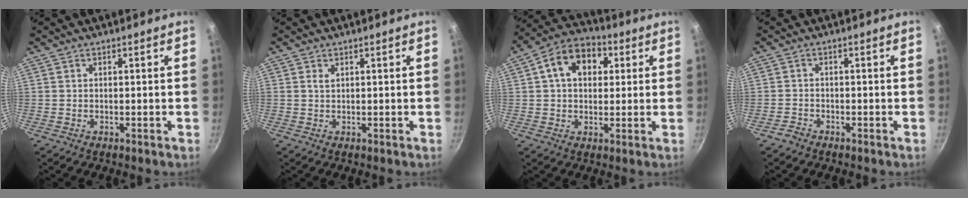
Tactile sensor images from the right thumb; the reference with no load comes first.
{"total": 1.1, "force": [0.5, 0.7, 0.7], "torque": [-0.011, -0.001, 0.008]}
{"total": 11.9, "force": [3.2, 8.5, 7.7], "torque": [-0.099, 0.018, 0.035]}
{"total": 1.8, "force": [-1.5, 0.9, 0.4], "torque": [-0.009, 0.017, -0.029]}